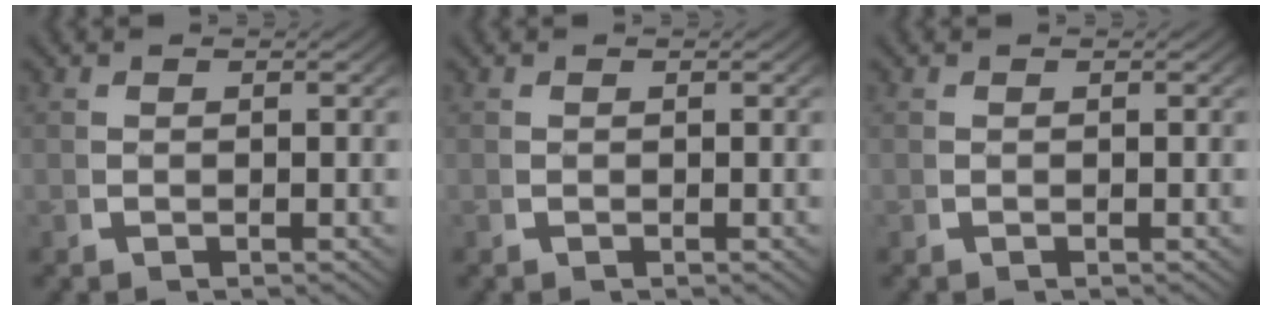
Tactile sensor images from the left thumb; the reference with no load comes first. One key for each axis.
{"total": 0.0}
{"total": 0.6, "fx": 0.2, "fy": -0.5, "fz": -0.2, "tx": 0.007, "ty": -0.001, "tz": 0.005}